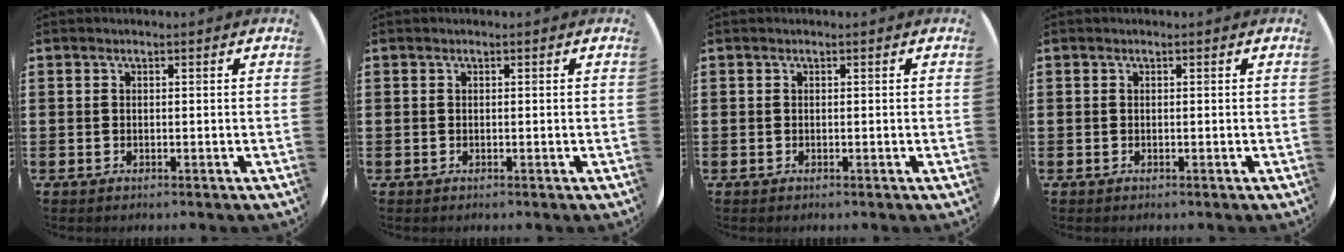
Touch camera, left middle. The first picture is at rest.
{"total": 0.0}
{"total": 0.0}
{"total": 0.0}